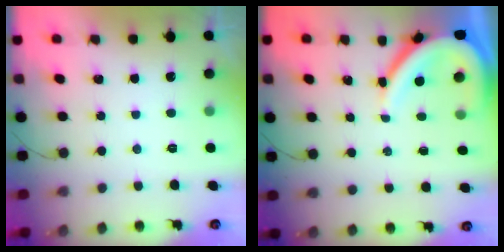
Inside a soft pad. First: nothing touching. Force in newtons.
{"total": 8.7, "press": 8.6, "slide": 1.0}